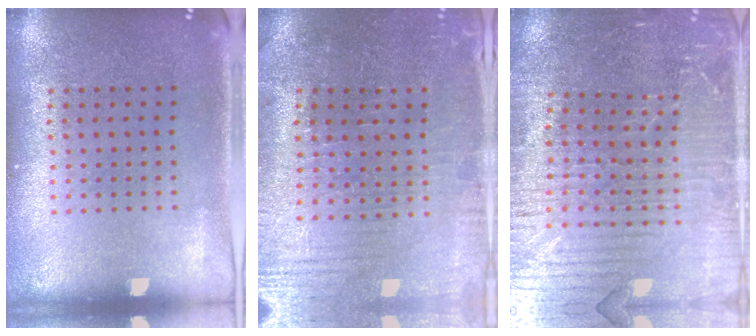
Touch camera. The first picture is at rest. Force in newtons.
{"total": 0.9, "press": 0.8, "slide": 0.4}
{"total": 3.8, "press": 3.7, "slide": 1.0}